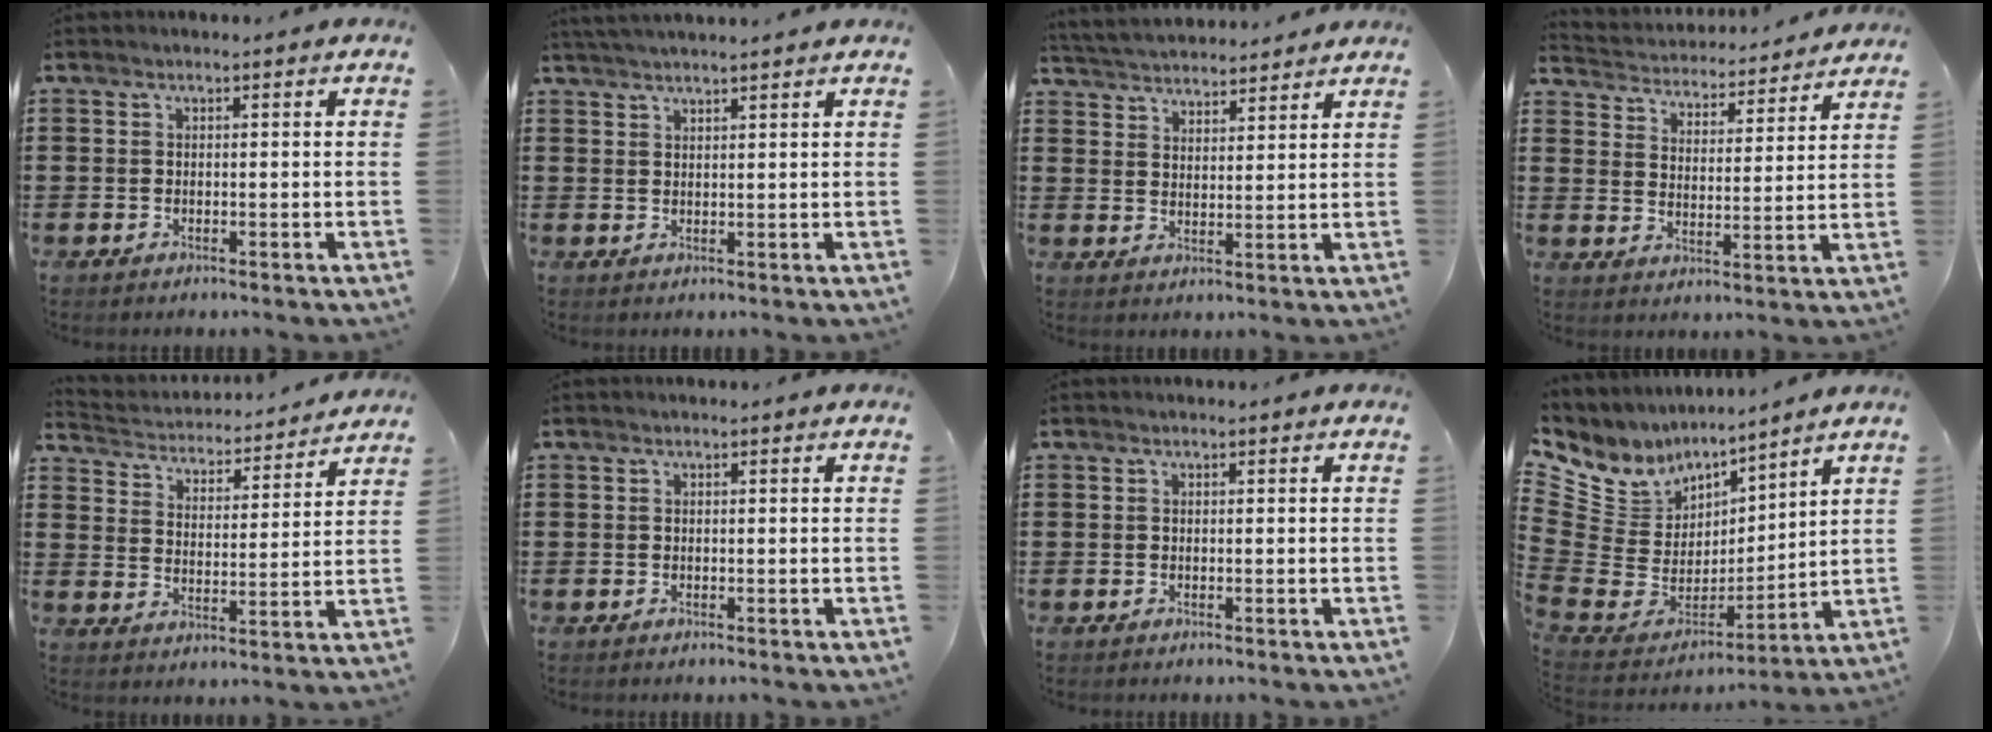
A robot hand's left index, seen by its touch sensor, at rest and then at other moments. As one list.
[{"total": 2.2, "force": [2.2, -0.3, 0.4], "torque": [-0.012, 0.000, 0.043]}, {"total": 3.8, "force": [3.8, 0.3, -0.1], "torque": [-0.014, -0.018, 0.067]}, {"total": 3.8, "force": [3.8, 0.1, -0.4], "torque": [-0.018, -0.033, 0.059]}, {"total": 3.3, "force": [3.2, 0.3, -0.2], "torque": [-0.019, -0.030, 0.047]}, {"total": 0.0}, {"total": 0.0}, {"total": 7.9, "force": [5.1, 6.0, 1.0], "torque": [-0.077, -0.049, 0.100]}]